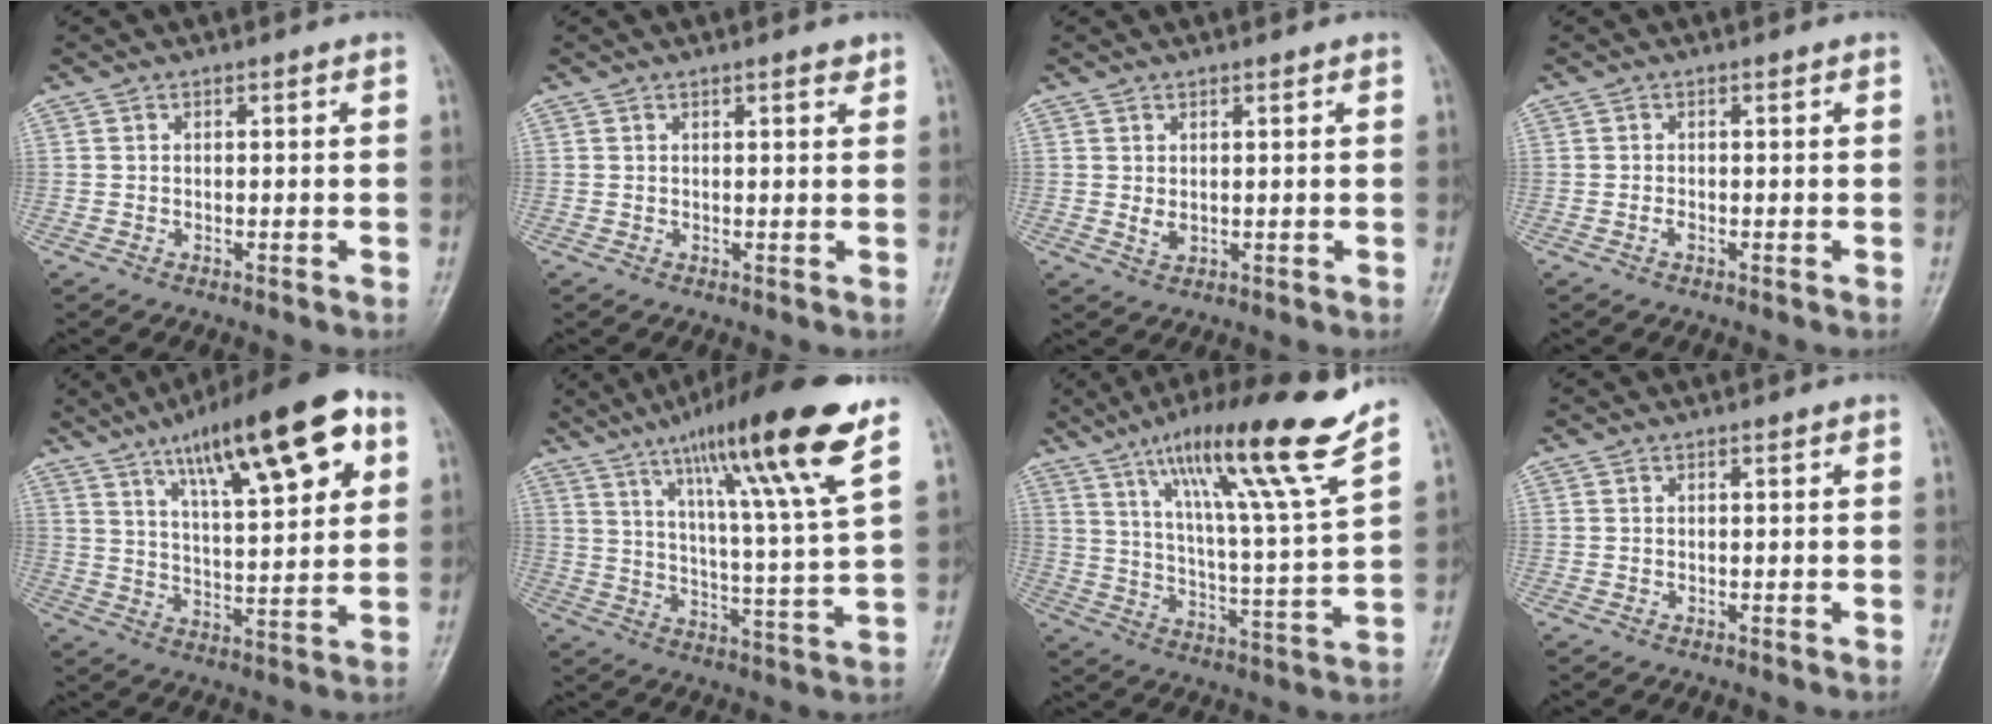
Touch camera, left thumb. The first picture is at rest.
{"total": 1.6, "force": [1.2, 0.4, 1.0], "torque": [-0.012, -0.006, 0.014]}
{"total": 2.2, "force": [0.8, 1.1, 1.7], "torque": [-0.027, -0.009, 0.019]}
{"total": 0.7, "force": [-0.2, 0.4, 0.5], "torque": [-0.007, -0.001, -0.004]}
{"total": 21.3, "force": [10.2, 6.2, 17.6], "torque": [-0.241, -0.017, 0.159]}
{"total": 20.6, "force": [12.4, 0.9, 16.4], "torque": [-0.245, -0.048, 0.194]}
{"total": 19.5, "force": [13.0, 0.0, 14.6], "torque": [-0.219, -0.066, 0.210]}
{"total": 0.0}